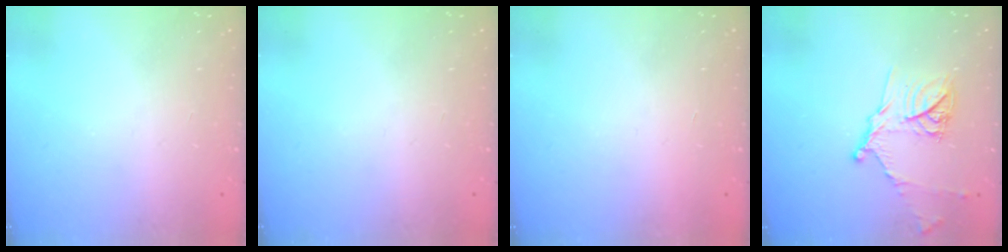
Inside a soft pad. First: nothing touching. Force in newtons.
{"total": 0.0}
{"total": 1.7, "press": 1.7, "slide": 0.1}
{"total": 13.6, "press": 13.6, "slide": 1.1}